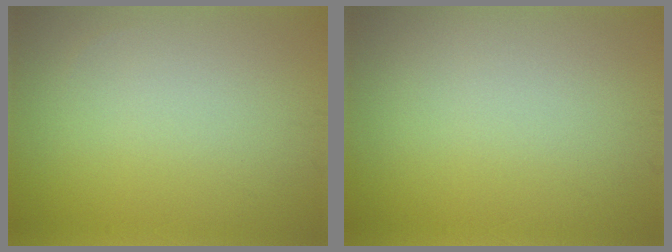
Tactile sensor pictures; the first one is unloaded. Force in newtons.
{"total": 0.0}